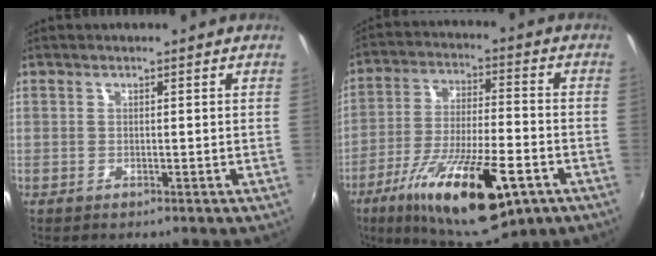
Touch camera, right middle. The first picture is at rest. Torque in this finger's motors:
{"motor_torque": [1.87, -0.27, 0.42, 0.21]}